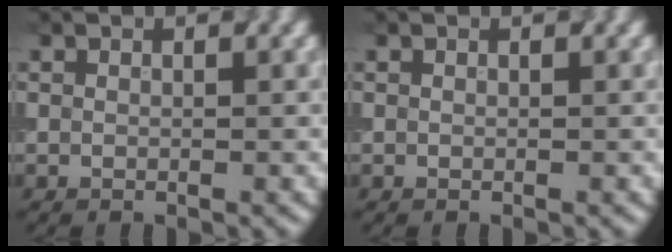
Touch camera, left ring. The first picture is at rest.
{"total": 0.0}